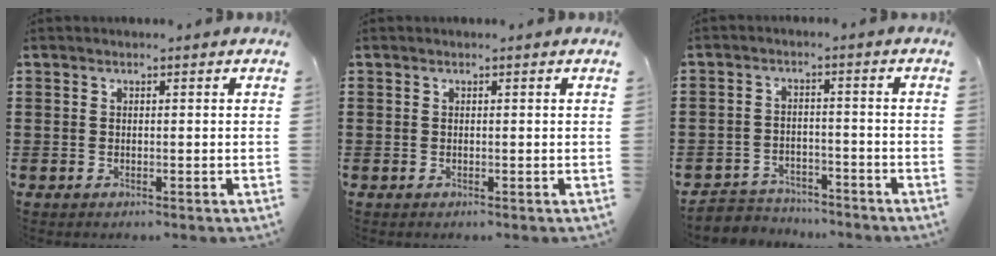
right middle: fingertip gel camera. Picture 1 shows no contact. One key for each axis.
{"total": 0.0}
{"total": 3.7, "fx": -3.5, "fy": 0.9, "fz": -0.3, "tx": -0.006, "ty": 0.000, "tz": -0.076}